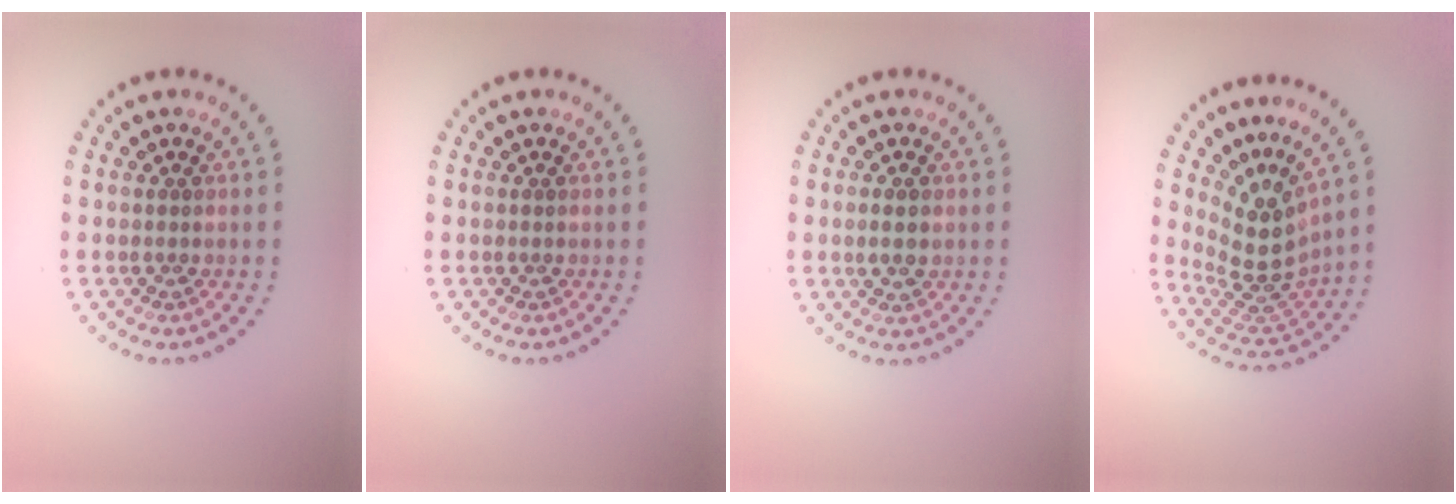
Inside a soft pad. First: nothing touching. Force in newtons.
{"total": 0.0}
{"total": 1.3, "press": 1.2, "slide": 0.2}
{"total": 4.4, "press": 3.1, "slide": 3.2}